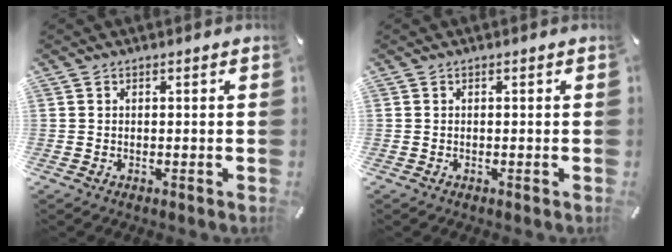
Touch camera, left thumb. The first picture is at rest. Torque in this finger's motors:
{"motor_torque": [-0.13, 0.07, 0.01, -0.01, 0.01]}